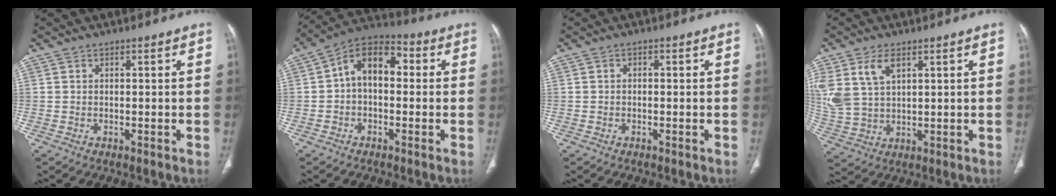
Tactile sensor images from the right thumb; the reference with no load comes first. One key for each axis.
{"total": 10.6, "fx": 0.7, "fy": 6.8, "fz": 8.1, "tx": -0.112, "ty": 0.036, "tz": -0.002}
{"total": 0.7, "fx": -0.1, "fy": 0.5, "fz": 0.5, "tx": -0.006, "ty": 0.002, "tz": -0.004}
{"total": 10.4, "fx": 4.6, "fy": 6.1, "fz": 7.1, "tx": -0.159, "ty": -0.007, "tz": 0.104}